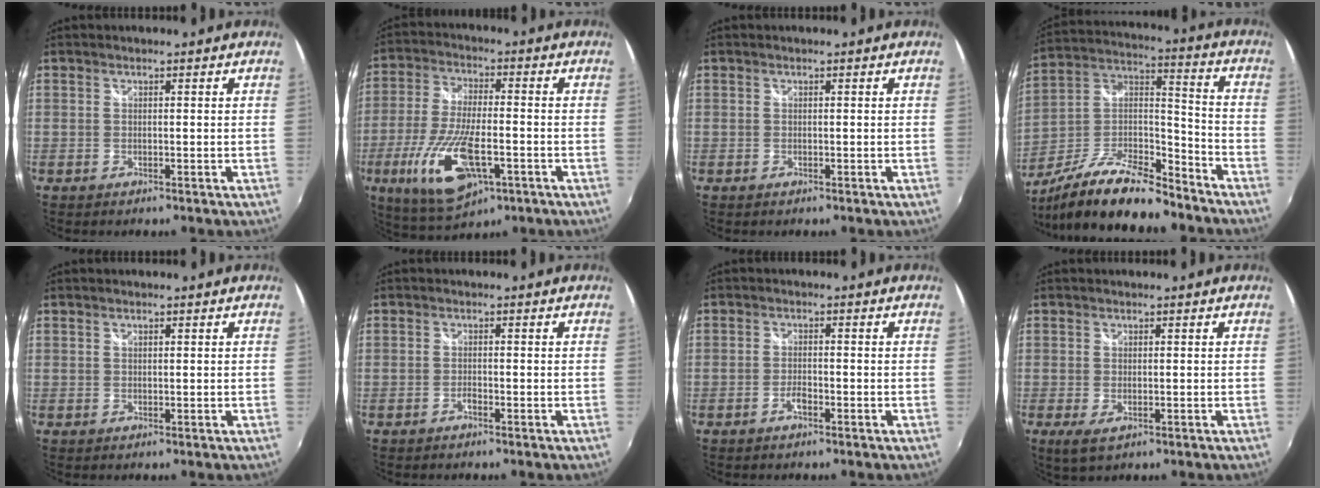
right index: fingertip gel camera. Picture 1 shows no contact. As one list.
[{"total": 15.5, "force": [-5.7, 5.7, 13.3], "torque": [-0.279, -0.026, -0.099]}, {"total": 0.0}, {"total": 20.4, "force": [-15.4, 6.0, 12.0], "torque": [-0.240, -0.007, -0.264]}, {"total": 0.6, "force": [0.3, 0.3, 0.4], "torque": [-0.005, 0.002, 0.005]}, {"total": 0.8, "force": [-0.6, 0.3, 0.5], "torque": [-0.009, 0.001, -0.013]}, {"total": 2.1, "force": [-1.2, 0.8, 1.5], "torque": [-0.035, 0.002, -0.025]}, {"total": 3.1, "force": [-0.8, 1.6, 2.6], "torque": [-0.047, -0.012, -0.008]}]